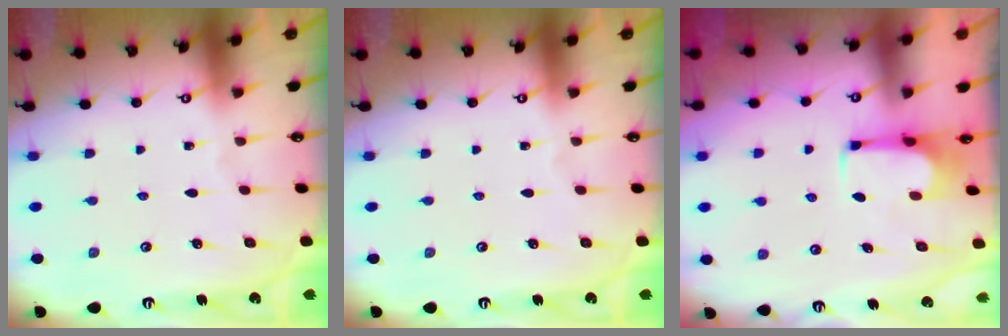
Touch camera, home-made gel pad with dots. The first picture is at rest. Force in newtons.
{"total": 0.0}
{"total": 3.6, "press": 3.6, "slide": 0.7}